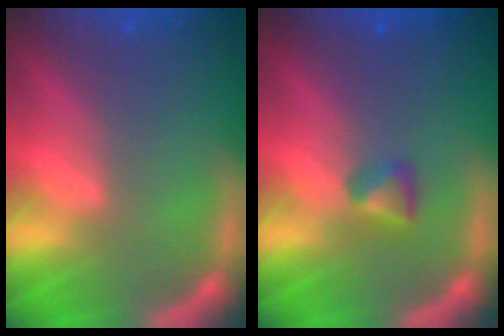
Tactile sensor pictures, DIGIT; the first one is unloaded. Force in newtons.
{"total": 1.4}